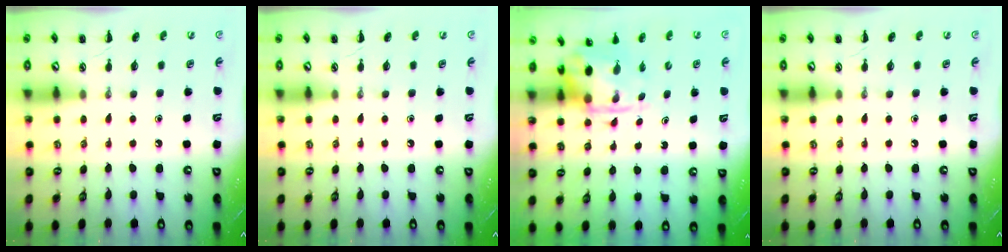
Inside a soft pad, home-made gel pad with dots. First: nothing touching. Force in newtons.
{"total": 0.0}
{"total": 3.8, "press": 3.7, "slide": 0.8}
{"total": 0.0}